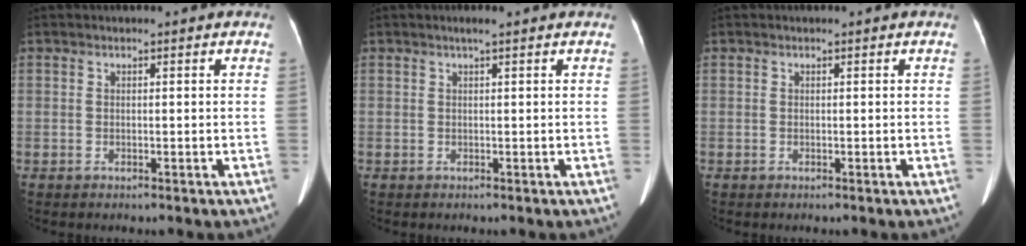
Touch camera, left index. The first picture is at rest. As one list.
[{"total": 1.4, "force": [1.0, -0.1, 1.0], "torque": [-0.020, 0.010, 0.015]}, {"total": 0.0}]